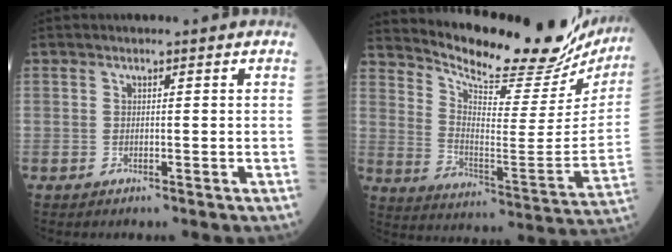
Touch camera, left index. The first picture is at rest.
{"total": 24.5, "force": [22.6, 4.0, 8.5], "torque": [-0.142, -0.084, 0.305]}